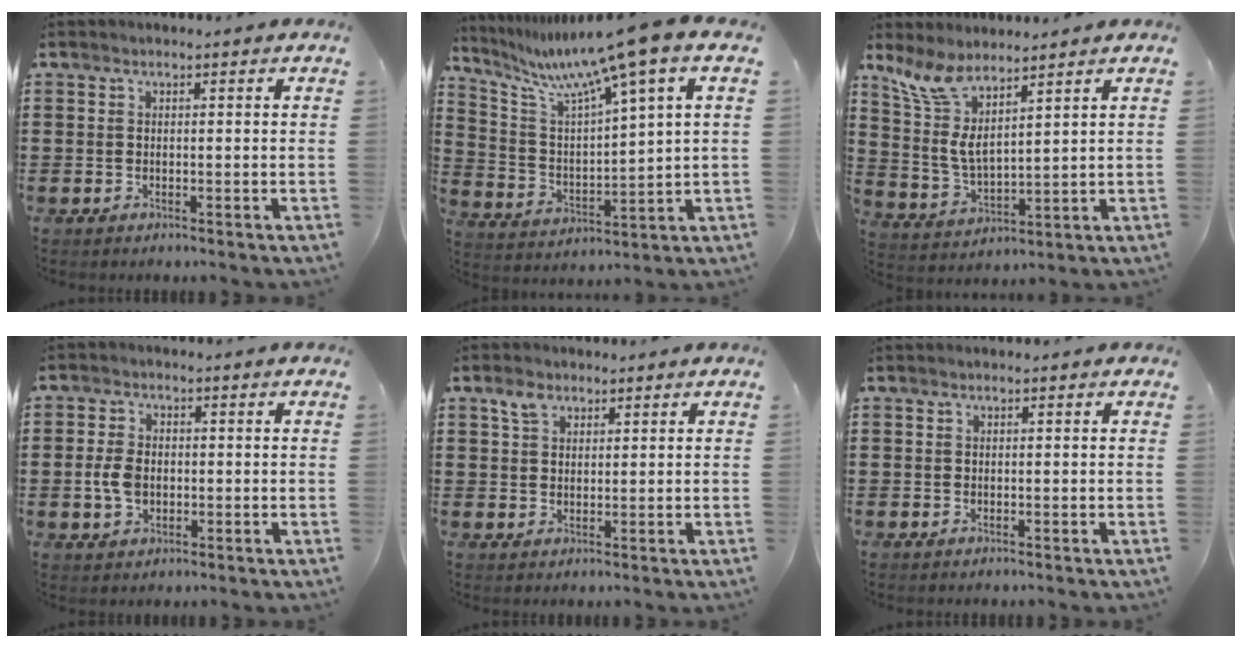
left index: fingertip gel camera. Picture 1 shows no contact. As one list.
[{"total": 9.8, "force": [7.4, -0.9, 6.3], "torque": [-0.149, -0.047, 0.113]}, {"total": 6.7, "force": [4.3, 2.1, 4.6], "torque": [-0.121, -0.024, 0.072]}, {"total": 4.7, "force": [-0.3, 3.1, 3.4], "torque": [-0.090, 0.001, -0.012]}, {"total": 2.9, "force": [1.9, 1.8, 1.3], "torque": [-0.023, 0.003, 0.034]}, {"total": 0.0}]